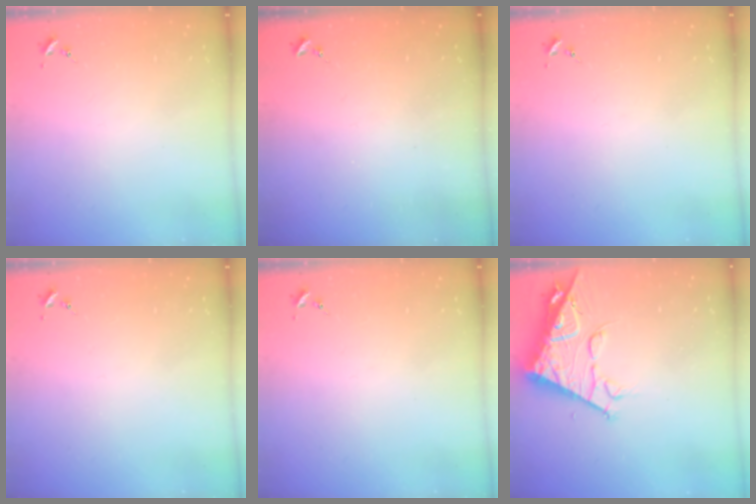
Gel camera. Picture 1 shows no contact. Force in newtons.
{"total": 0.0}
{"total": 0.0}
{"total": 0.0}
{"total": 0.0}
{"total": 13.9, "press": 13.8, "slide": 1.4}